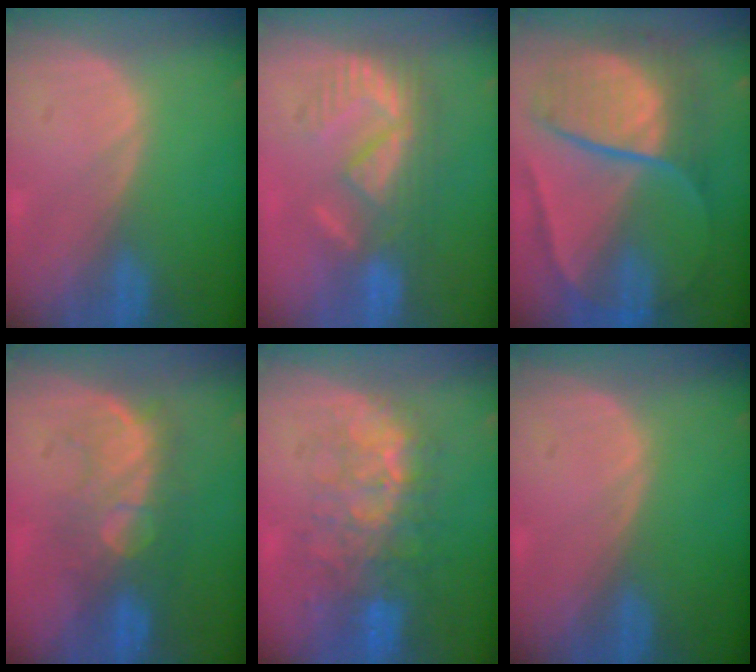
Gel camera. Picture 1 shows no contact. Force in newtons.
{"total": 8.9, "press": 7.9, "slide": 4.1}
{"total": 10.8, "press": 10.7, "slide": 1.0}
{"total": 8.1, "press": 7.9, "slide": 1.8}
{"total": 9.7, "press": 8.8, "slide": 4.0}
{"total": 0.0}